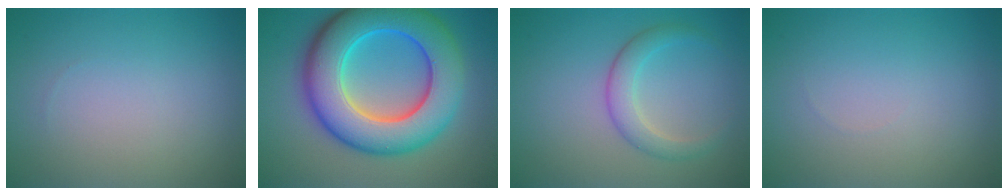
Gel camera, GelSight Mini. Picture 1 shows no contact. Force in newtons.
{"total": 12.2, "press": 12.2, "slide": 0.1}
{"total": 2.7, "press": 2.7, "slide": 0.1}
{"total": 0.0}